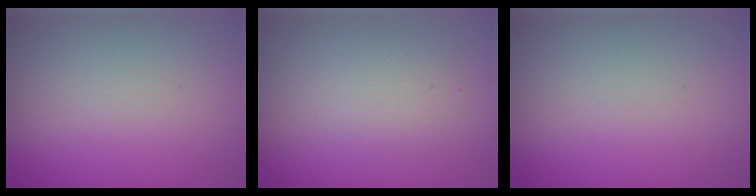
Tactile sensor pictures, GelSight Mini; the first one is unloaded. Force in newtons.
{"total": 2.8, "press": 2.8, "slide": 0.1}
{"total": 0.0}